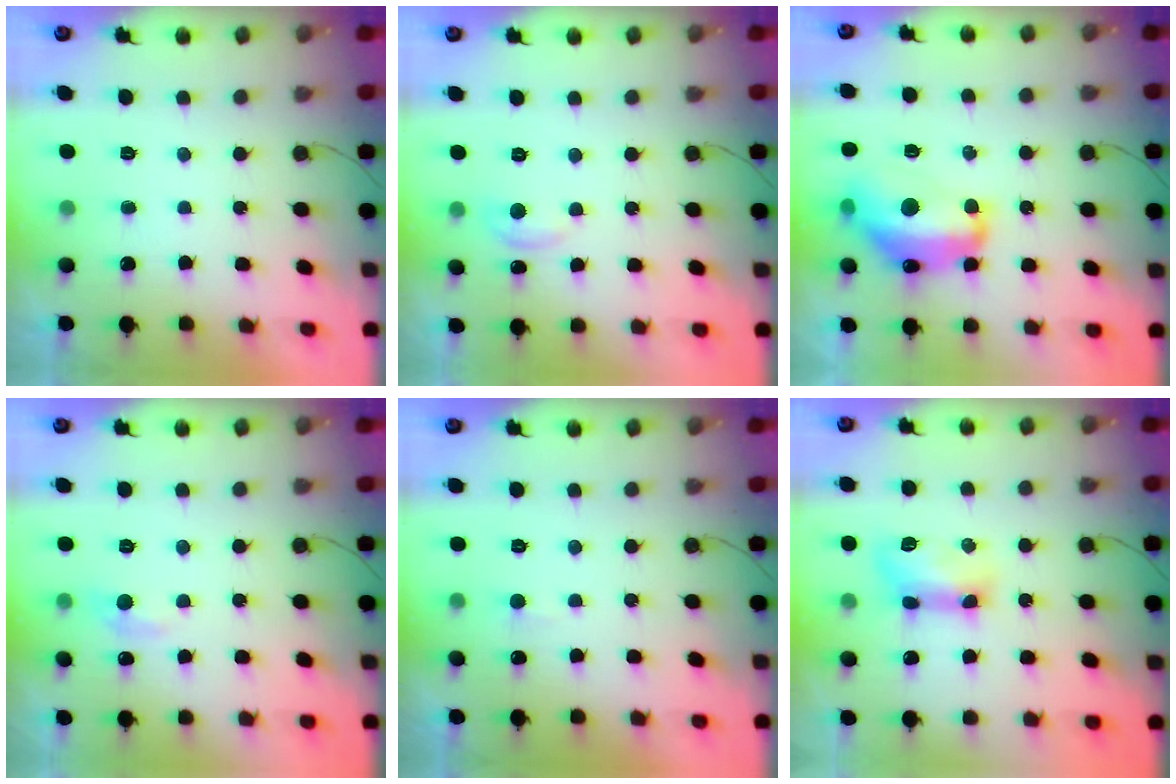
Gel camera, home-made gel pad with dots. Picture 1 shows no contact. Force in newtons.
{"total": 5.6, "press": 5.6, "slide": 0.8}
{"total": 16.4, "press": 16.3, "slide": 1.3}
{"total": 5.8, "press": 5.7, "slide": 0.8}
{"total": 3.7, "press": 3.7, "slide": 0.4}
{"total": 9.1, "press": 9.0, "slide": 1.0}